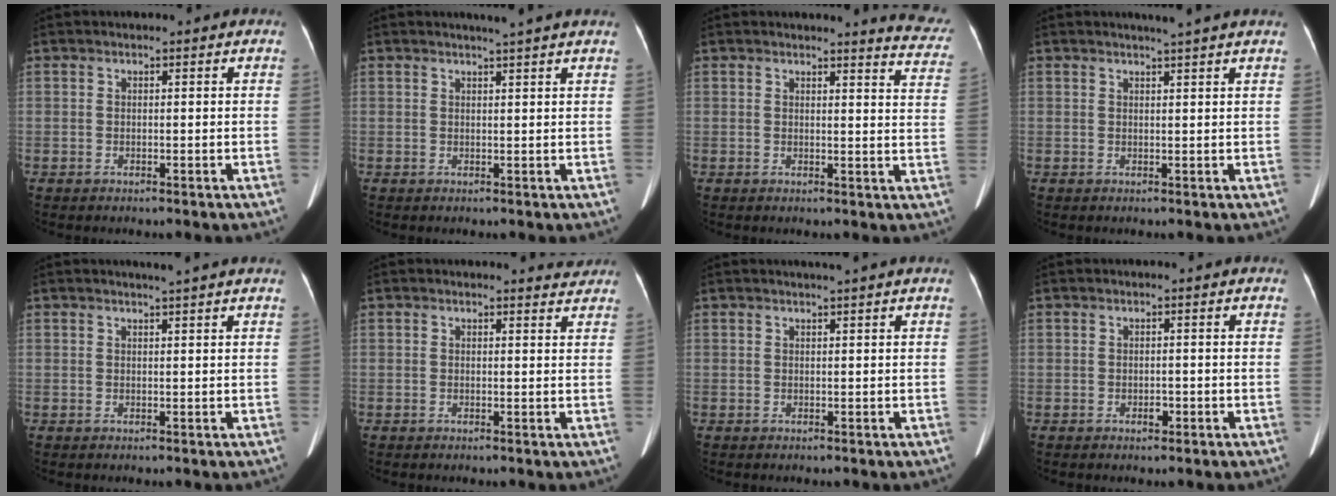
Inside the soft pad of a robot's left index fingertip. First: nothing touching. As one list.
[{"total": 3.7, "force": [3.2, -0.8, 1.7], "torque": [-0.022, 0.006, 0.036]}, {"total": 7.8, "force": [7.8, 0.2, 1.0], "torque": [0.006, -0.065, 0.054]}, {"total": 3.5, "force": [3.0, -0.8, 1.6], "torque": [-0.020, 0.005, 0.036]}, {"total": 2.4, "force": [2.1, -0.7, 1.0], "torque": [-0.015, 0.001, 0.028]}, {"total": 2.0, "force": [2.0, 0.2, -0.2], "torque": [-0.003, -0.013, 0.011]}, {"total": 1.6, "force": [1.3, -0.6, 0.7], "torque": [-0.012, -0.001, 0.027]}, {"total": 0.9, "force": [-0.5, 0.6, 0.6], "torque": [-0.013, 0.000, -0.004]}]